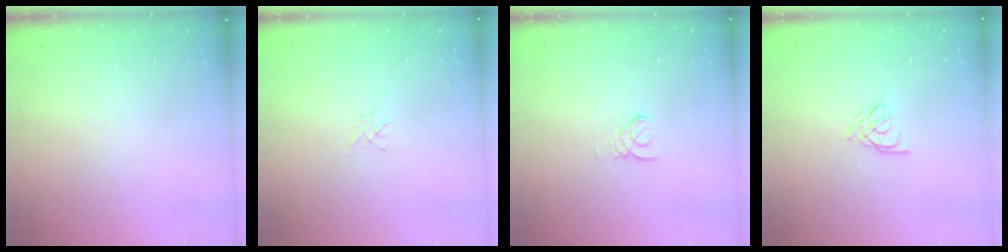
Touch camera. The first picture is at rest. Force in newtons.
{"total": 0.0}
{"total": 1.4, "press": 1.4, "slide": 0.2}
{"total": 2.5, "press": 2.5, "slide": 0.7}